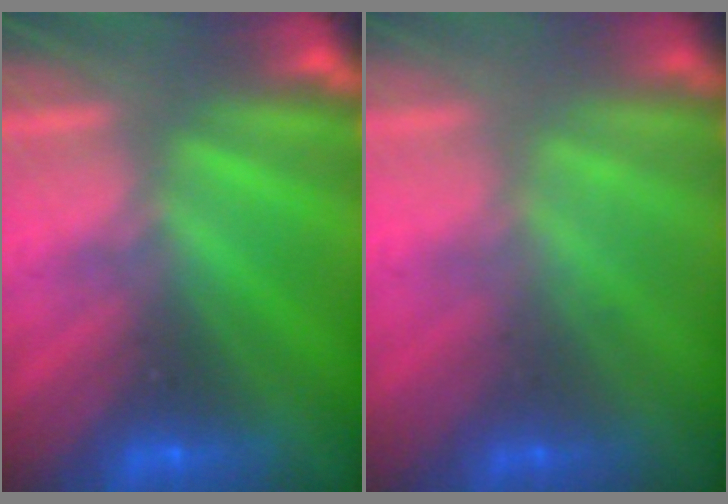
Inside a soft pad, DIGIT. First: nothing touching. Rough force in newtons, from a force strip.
{"total": 1.2}